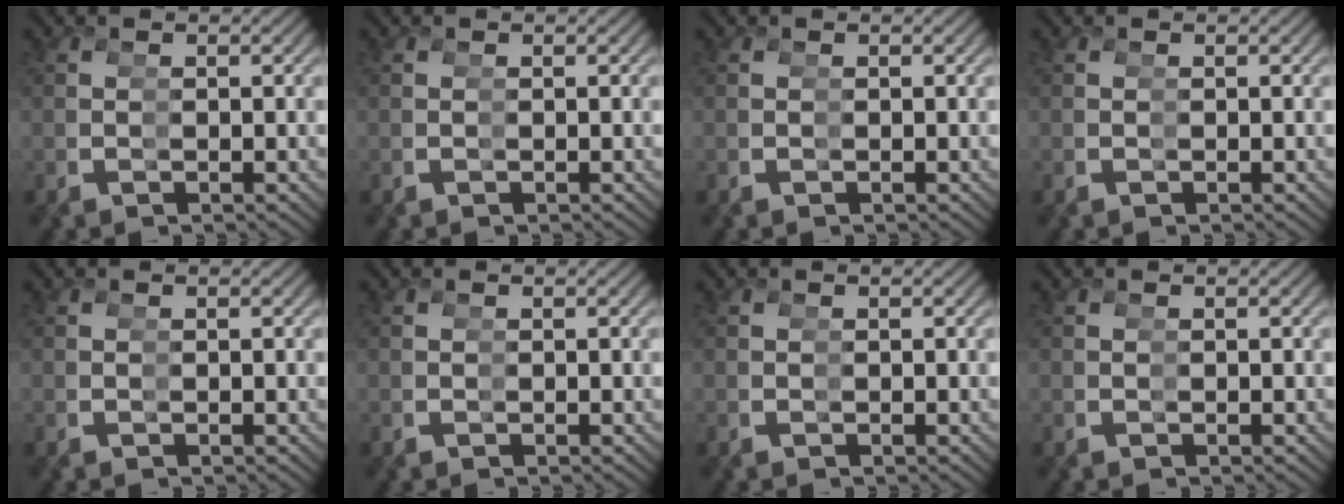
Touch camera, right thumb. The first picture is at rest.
{"total": 0.0}
{"total": 0.0}
{"total": 0.0}
{"total": 0.0}
{"total": 0.0}
{"total": 0.0}
{"total": 0.0}